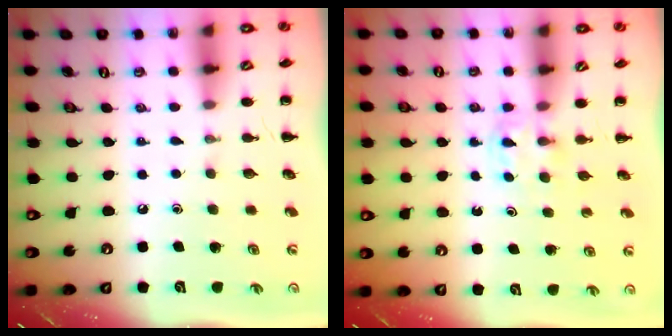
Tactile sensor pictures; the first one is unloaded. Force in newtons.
{"total": 2.7, "press": 2.5, "slide": 1.0}